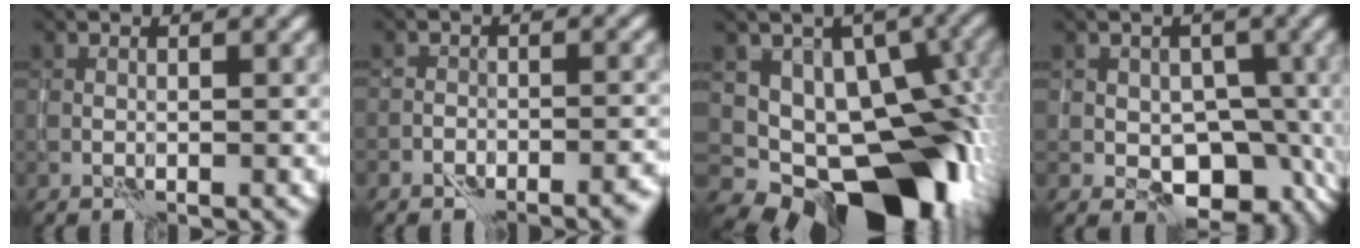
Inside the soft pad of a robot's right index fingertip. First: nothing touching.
{"total": 3.1, "force": [-2.8, 1.2, 0.5], "torque": [0.009, 0.015, -0.044]}
{"total": 12.4, "force": [-2.6, 8.3, 8.8], "torque": [-0.084, 0.004, -0.038]}
{"total": 7.7, "force": [-2.5, 5.7, 4.5], "torque": [-0.021, 0.009, -0.036]}